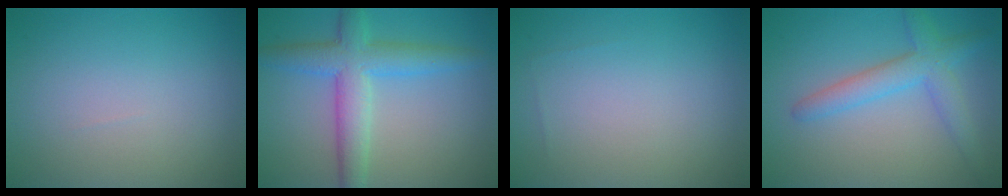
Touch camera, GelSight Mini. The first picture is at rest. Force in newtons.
{"total": 5.4, "press": 5.4, "slide": 0.1}
{"total": 0.0}
{"total": 3.7, "press": 3.7, "slide": 0.1}